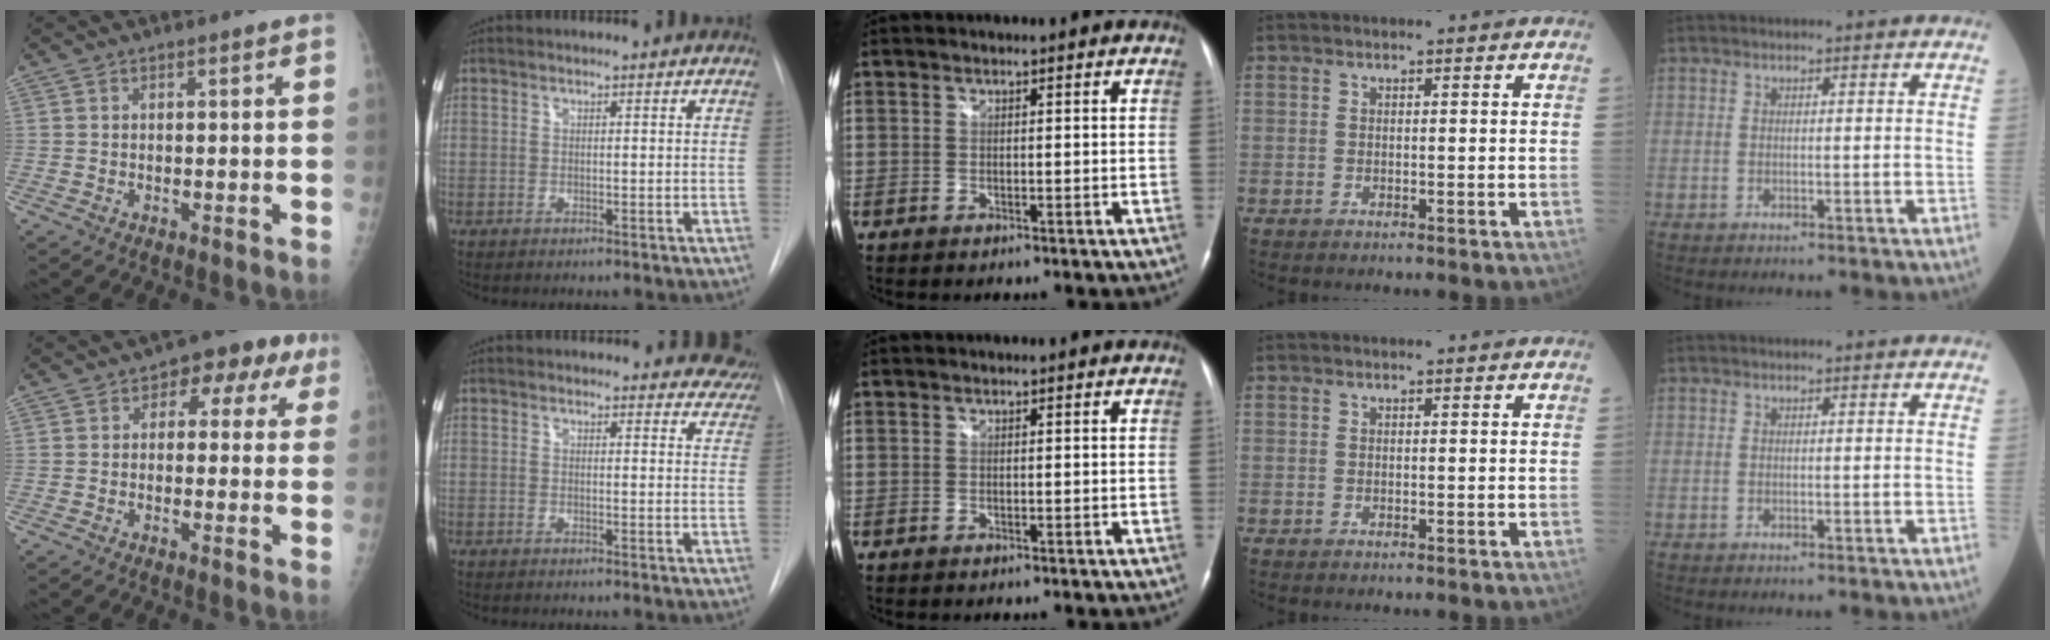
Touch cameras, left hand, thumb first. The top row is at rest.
{"thumb": {"total": 7.6, "force": [2.5, 5.1, 5.1], "torque": [-0.013, 0.015, 0.018]}, "index": {"total": 9.0, "force": [8.4, 3.4, 0.1], "torque": [0.054, -0.023, 0.047]}}